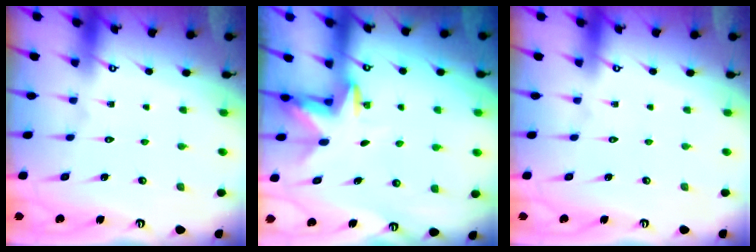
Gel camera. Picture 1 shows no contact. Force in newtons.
{"total": 2.9, "press": 2.8, "slide": 0.7}
{"total": 0.0}